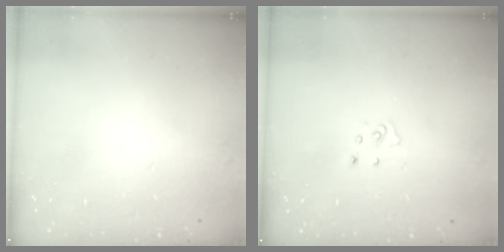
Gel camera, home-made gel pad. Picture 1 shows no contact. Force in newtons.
{"total": 3.7, "press": 3.7, "slide": 0.3}